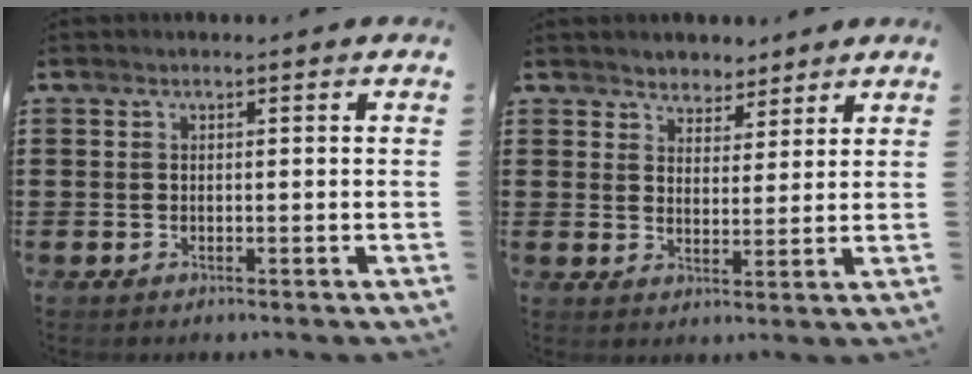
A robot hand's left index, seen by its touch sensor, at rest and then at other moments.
{"total": 3.9, "force": [3.4, 1.7, -0.7], "torque": [-0.005, -0.004, 0.063]}